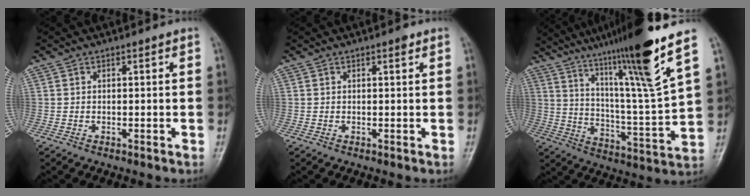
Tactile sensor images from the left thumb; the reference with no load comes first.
{"total": 0.9, "force": [0.5, 0.3, 0.7], "torque": [-0.009, -0.001, 0.006]}
{"total": 21.6, "force": [14.4, 0.3, 16.0], "torque": [-0.244, -0.067, 0.240]}